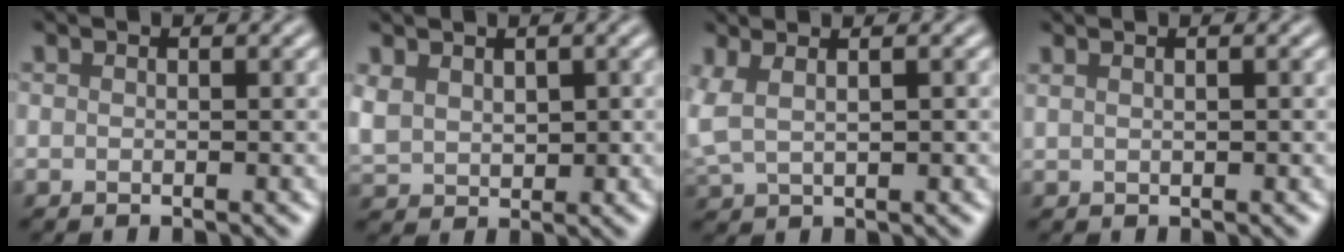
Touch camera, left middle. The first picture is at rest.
{"total": 2.8, "force": [1.2, 2.0, 1.5], "torque": [-0.041, -0.005, 0.031]}
{"total": 2.6, "force": [1.0, 1.3, 2.0], "torque": [-0.046, 0.011, 0.032]}
{"total": 1.5, "force": [0.9, 0.7, 1.0], "torque": [-0.013, 0.005, 0.003]}